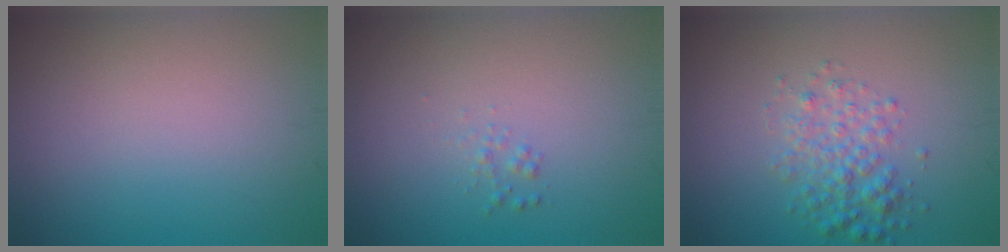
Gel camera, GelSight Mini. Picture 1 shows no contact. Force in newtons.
{"total": 0.7, "press": 0.7, "slide": 0.0}
{"total": 3.0, "press": 3.0, "slide": 0.1}